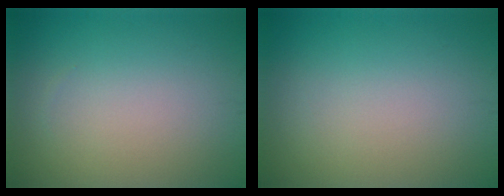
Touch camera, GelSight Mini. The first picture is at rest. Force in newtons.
{"total": 0.0}